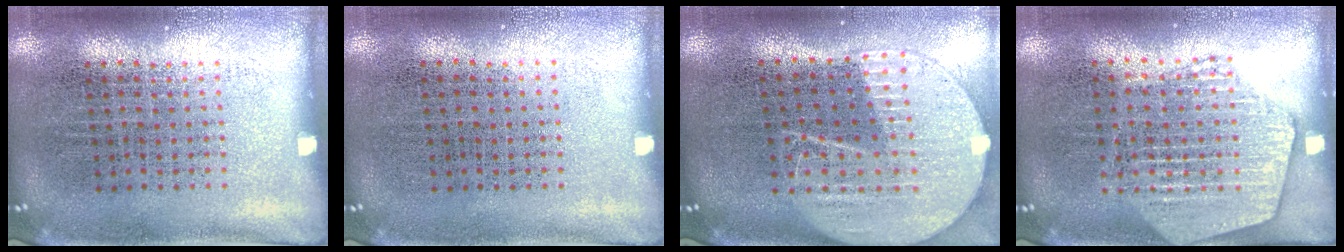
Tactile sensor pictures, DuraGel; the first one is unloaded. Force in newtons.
{"total": 0.0}
{"total": 2.1, "press": 1.9, "slide": 1.0}
{"total": 1.9, "press": 1.9, "slide": 0.3}